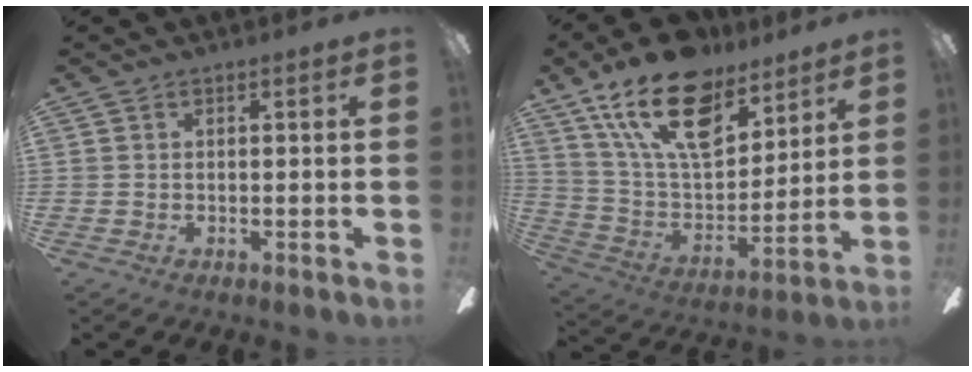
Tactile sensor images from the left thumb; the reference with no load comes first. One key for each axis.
{"total": 21.5, "fx": 13.7, "fy": 10.8, "fz": 12.6, "tx": -0.226, "ty": -0.076, "tz": 0.242}